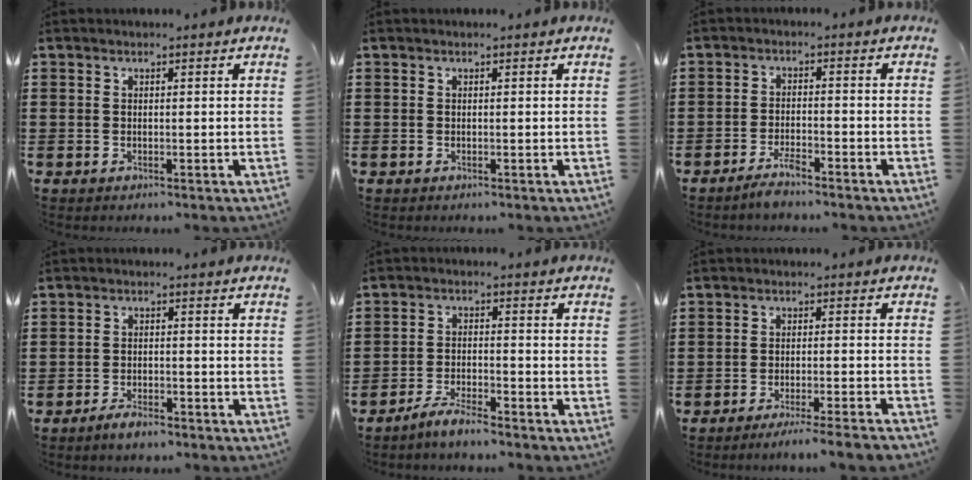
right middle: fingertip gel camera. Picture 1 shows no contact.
{"total": 0.0}
{"total": 2.9, "force": [-2.5, 0.2, 1.5], "torque": [-0.034, 0.001, -0.048]}
{"total": 2.7, "force": [-2.3, 0.8, 1.1], "torque": [-0.020, 0.005, -0.043]}
{"total": 3.9, "force": [-3.7, 0.3, 1.5], "torque": [-0.033, 0.005, -0.074]}
{"total": 3.5, "force": [-3.3, -0.4, 1.2], "torque": [-0.019, -0.004, -0.065]}